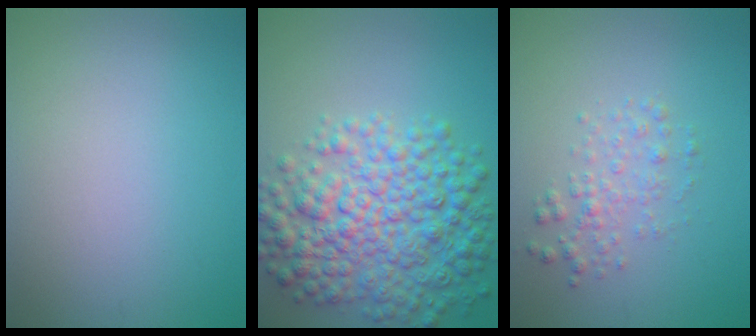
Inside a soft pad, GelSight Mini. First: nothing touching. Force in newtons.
{"total": 8.6, "press": 8.6, "slide": 0.1}
{"total": 2.0, "press": 2.0, "slide": 0.1}